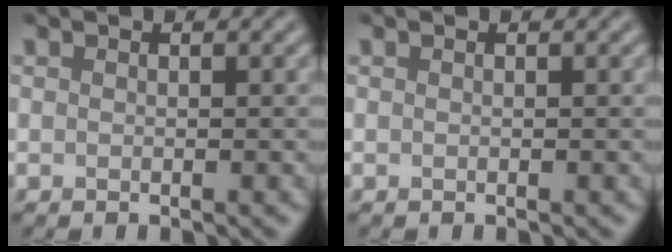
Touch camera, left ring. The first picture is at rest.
{"total": 0.0}